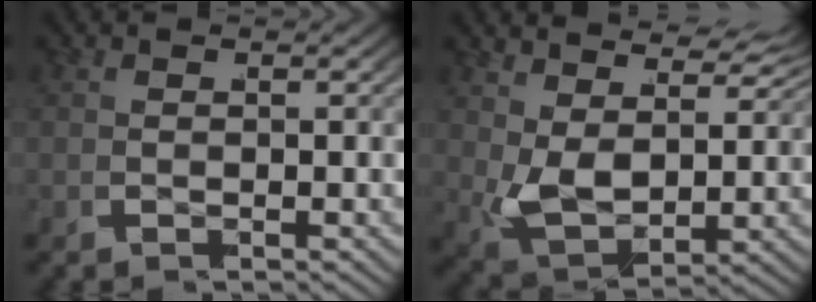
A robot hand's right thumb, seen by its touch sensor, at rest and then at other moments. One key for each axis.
{"total": 7.2, "fx": 2.8, "fy": 4.4, "fz": 4.9, "tx": -0.096, "ty": -0.011, "tz": 0.049}